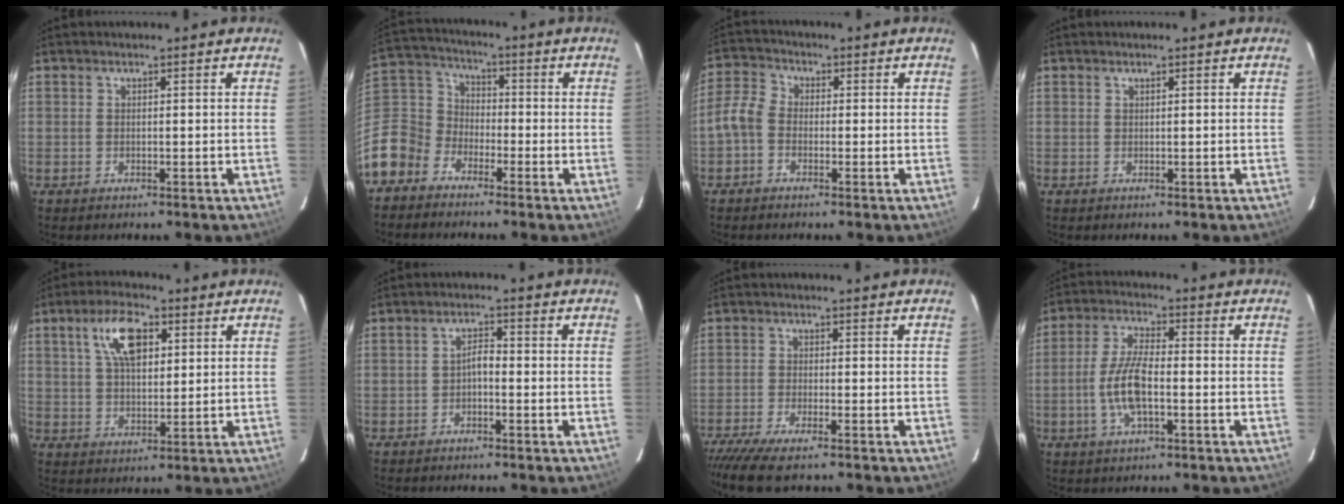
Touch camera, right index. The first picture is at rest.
{"total": 11.5, "force": [-7.0, 8.8, 2.5], "torque": [-0.086, 0.037, -0.153]}
{"total": 4.6, "force": [-1.8, 3.5, 2.4], "torque": [-0.056, 0.015, -0.043]}
{"total": 0.0}
{"total": 9.5, "force": [3.9, 4.4, 7.5], "torque": [-0.139, 0.020, 0.071]}
{"total": 2.0, "force": [-1.0, 0.8, 1.5], "torque": [-0.027, 0.009, -0.019]}
{"total": 7.3, "force": [-6.0, 0.7, 4.1], "torque": [-0.102, -0.032, -0.112]}
{"total": 8.4, "force": [-2.1, 2.8, 7.7], "torque": [-0.160, 0.003, -0.042]}